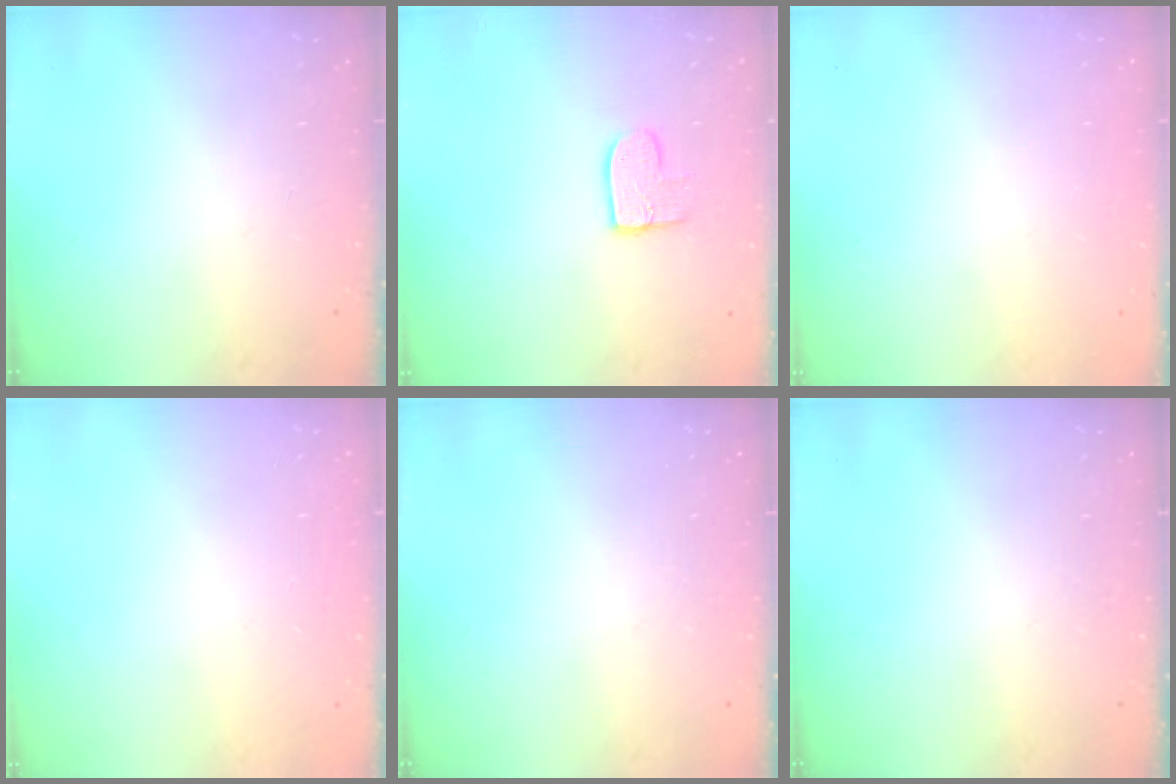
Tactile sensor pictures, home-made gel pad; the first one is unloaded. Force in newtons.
{"total": 7.9, "press": 7.9, "slide": 0.5}
{"total": 0.0}
{"total": 0.0}
{"total": 0.0}
{"total": 0.0}